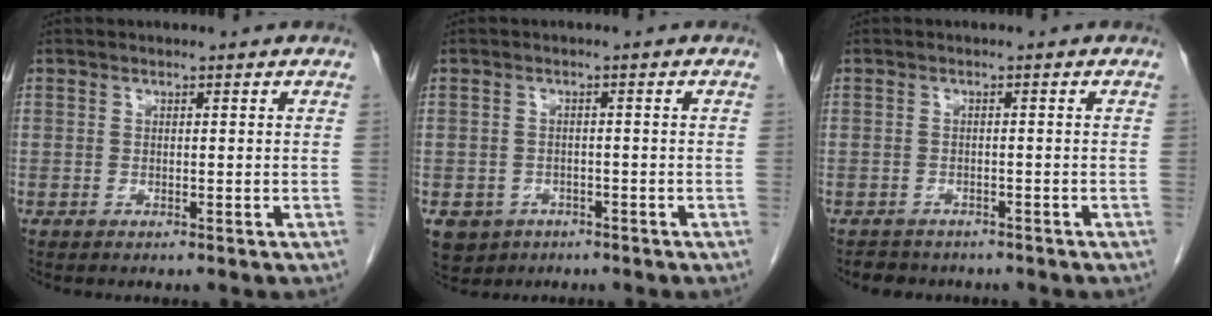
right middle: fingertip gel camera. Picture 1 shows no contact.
{"total": 5.4, "force": [-3.0, 4.3, 1.1], "torque": [-0.023, 0.003, -0.041]}
{"total": 3.9, "force": [-3.4, 1.9, 0.6], "torque": [-0.019, 0.000, -0.043]}